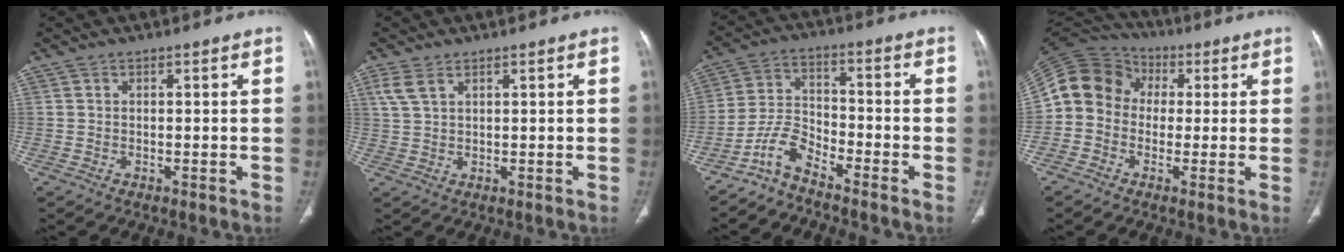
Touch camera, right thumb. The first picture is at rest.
{"total": 3.4, "force": [1.9, 1.7, 2.3], "torque": [-0.057, 0.005, 0.050]}
{"total": 6.2, "force": [-5.3, 1.8, 2.7], "torque": [-0.058, 0.046, -0.116]}
{"total": 12.2, "force": [0.3, 10.6, 6.1], "torque": [-0.109, 0.038, -0.011]}